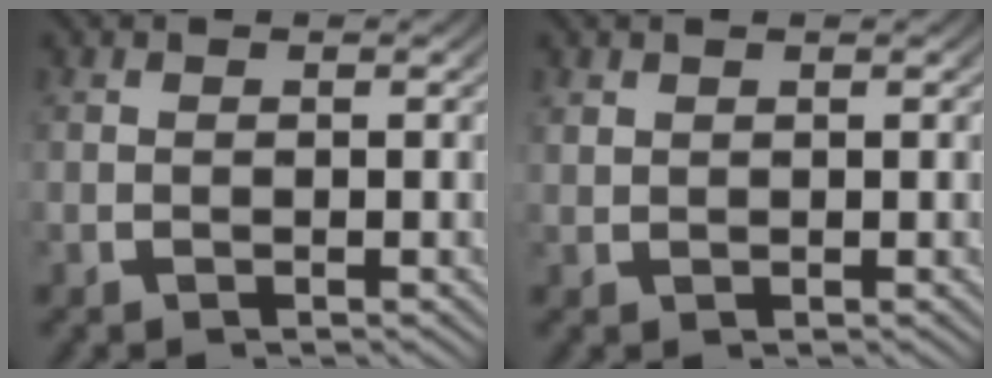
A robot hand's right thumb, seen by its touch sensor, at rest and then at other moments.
{"total": 0.8, "force": [0.7, 0.3, 0.2], "torque": [-0.002, 0.001, 0.018]}